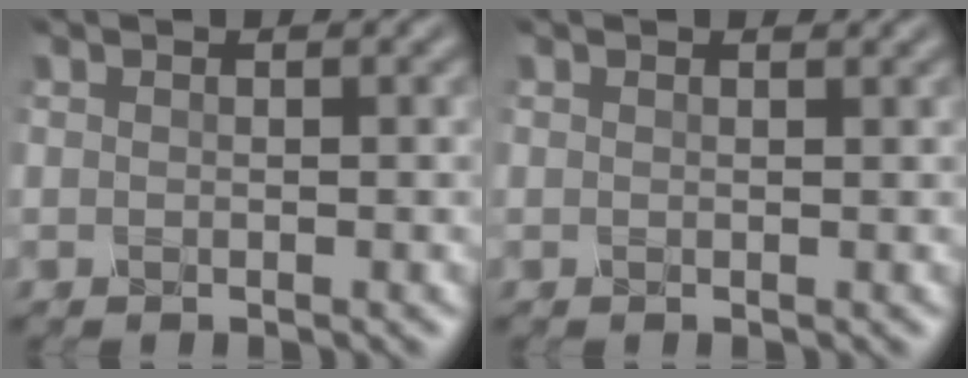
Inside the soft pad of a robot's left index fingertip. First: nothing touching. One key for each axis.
{"total": 0.9, "fx": 0.9, "fy": 0.1, "fz": 0.2, "tx": -0.008, "ty": 0.003, "tz": 0.011}